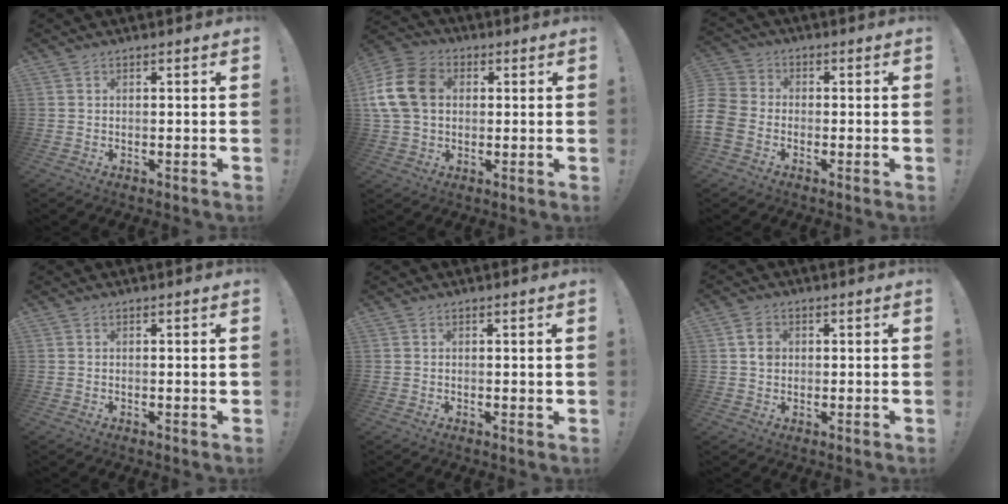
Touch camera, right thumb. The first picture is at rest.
{"total": 15.1, "force": [2.0, 11.5, 9.6], "torque": [-0.184, 0.012, 0.043]}
{"total": 7.2, "force": [-3.5, 5.5, 3.3], "torque": [-0.075, 0.025, -0.062]}
{"total": 1.2, "force": [0.2, 0.2, 1.1], "torque": [-0.014, 0.000, 0.001]}
{"total": 0.8, "force": [0.4, 0.4, 0.6], "torque": [-0.005, -0.001, 0.006]}
{"total": 3.9, "force": [0.5, 3.3, 2.2], "torque": [-0.023, 0.001, 0.007]}